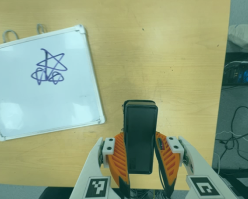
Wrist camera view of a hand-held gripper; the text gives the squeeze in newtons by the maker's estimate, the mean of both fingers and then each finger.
{"total": 6.8, "left": 4.3, "right": 9.2}